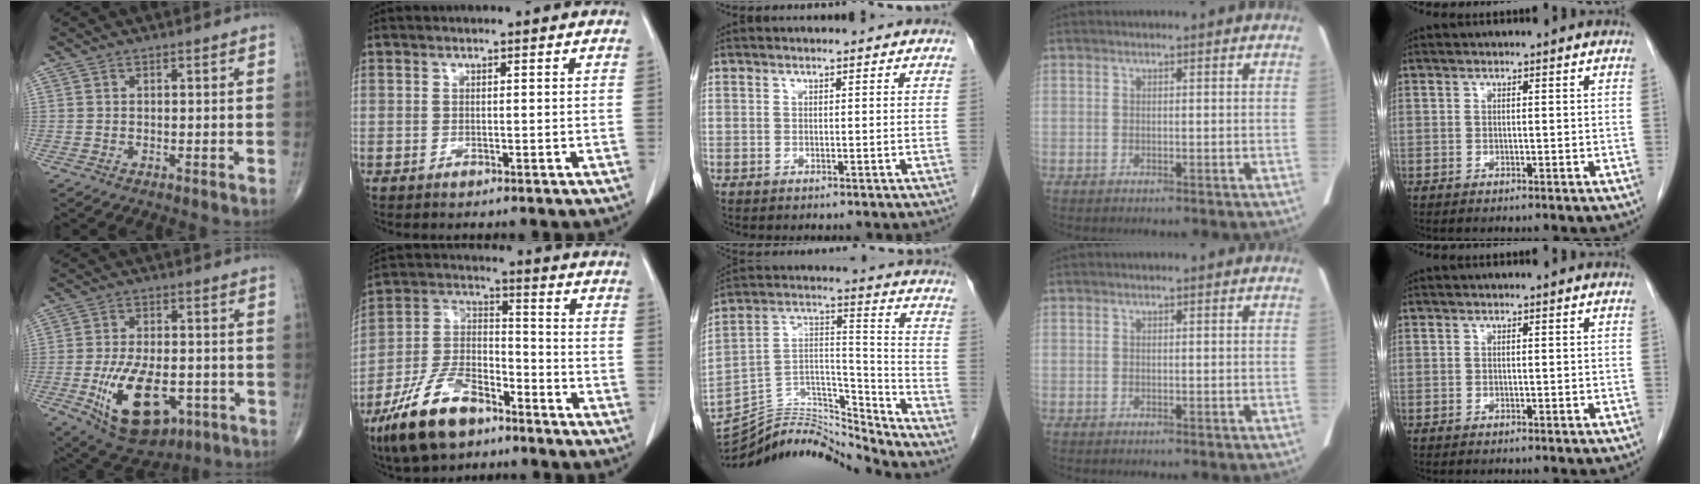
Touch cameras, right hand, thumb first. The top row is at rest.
{"thumb": {"total": 16.5, "force": [-5.5, 8.8, 12.9], "torque": [-0.205, 0.009, -0.072]}, "index": {"total": 13.8, "force": [-9.3, 5.8, 8.3], "torque": [-0.171, 0.001, -0.176]}, "middle": {"total": 16.3, "force": [-16.1, 0.2, 1.9], "torque": [-0.027, 0.049, -0.281]}}